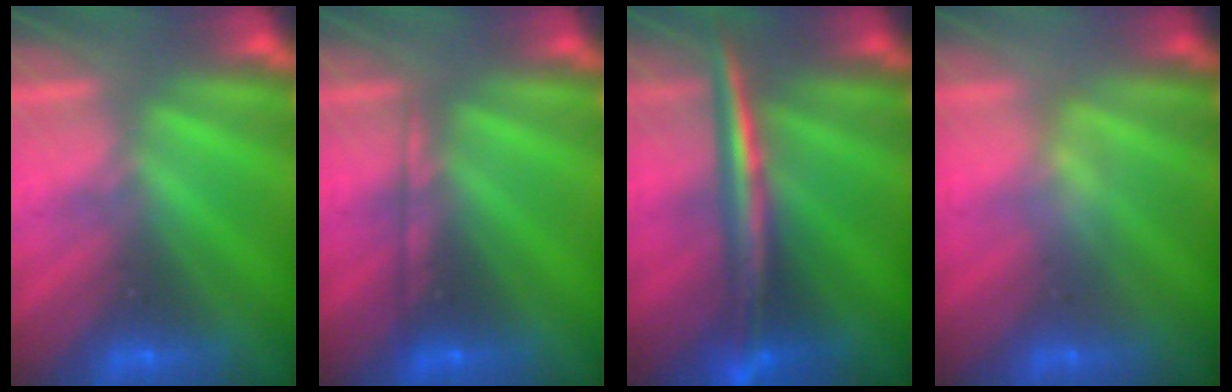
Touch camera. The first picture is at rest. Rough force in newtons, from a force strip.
{"total": 2.1}
{"total": 2.9}
{"total": 2.4}